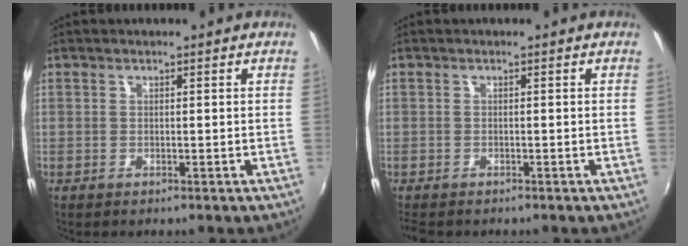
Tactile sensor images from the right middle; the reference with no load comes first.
{"total": 2.4, "force": [-2.0, 0.9, 0.9], "torque": [-0.020, -0.016, -0.033]}